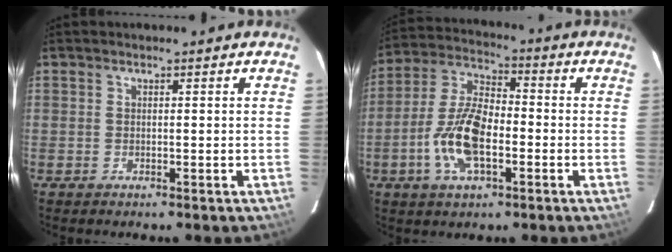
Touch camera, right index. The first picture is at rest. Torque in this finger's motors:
{"motor_torque": [0.22, -0.09, 0.25, 0.15]}